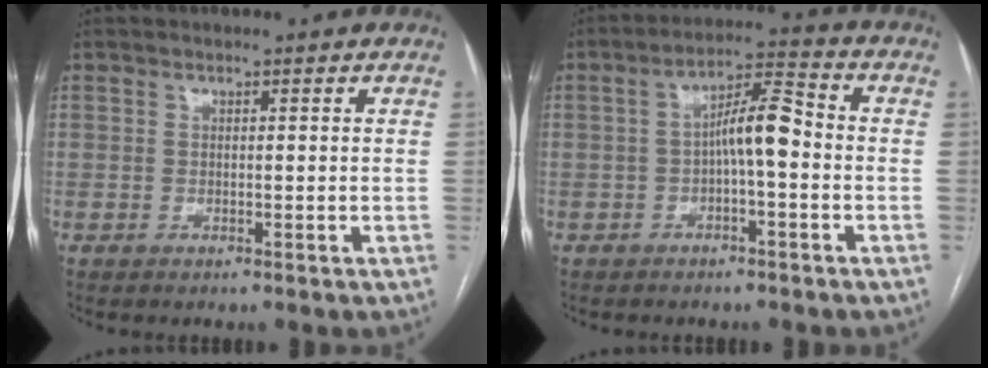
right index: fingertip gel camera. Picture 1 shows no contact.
{"total": 6.8, "force": [-0.9, 1.4, 6.6], "torque": [-0.113, 0.027, -0.017]}